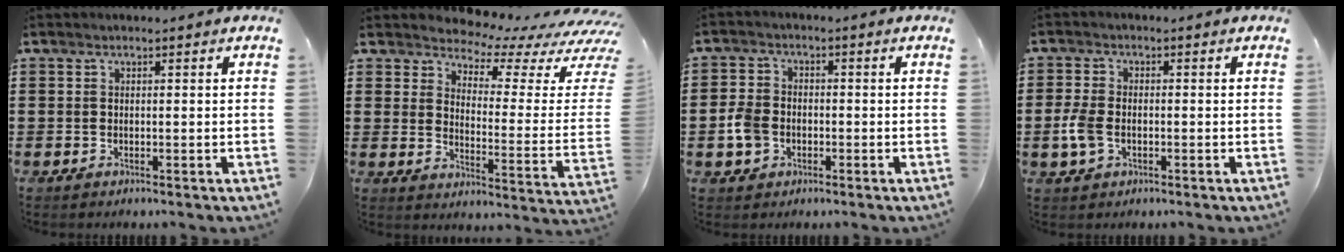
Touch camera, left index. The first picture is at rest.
{"total": 4.5, "force": [4.2, 0.8, 1.5], "torque": [-0.047, -0.042, 0.066]}
{"total": 4.5, "force": [-1.3, 3.5, 2.4], "torque": [-0.068, 0.001, -0.030]}
{"total": 4.4, "force": [-1.0, 2.6, 3.3], "torque": [-0.088, -0.005, -0.024]}